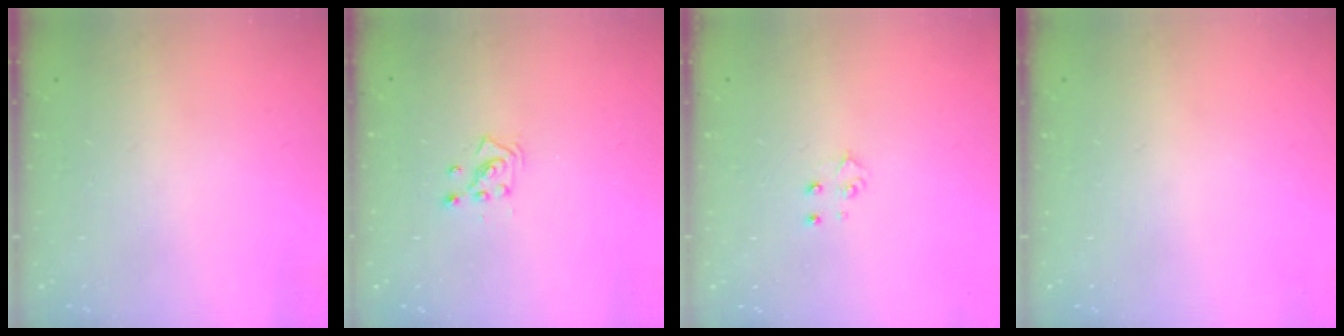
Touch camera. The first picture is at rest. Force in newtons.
{"total": 3.3, "press": 3.2, "slide": 0.5}
{"total": 3.9, "press": 3.9, "slide": 0.3}
{"total": 0.0}